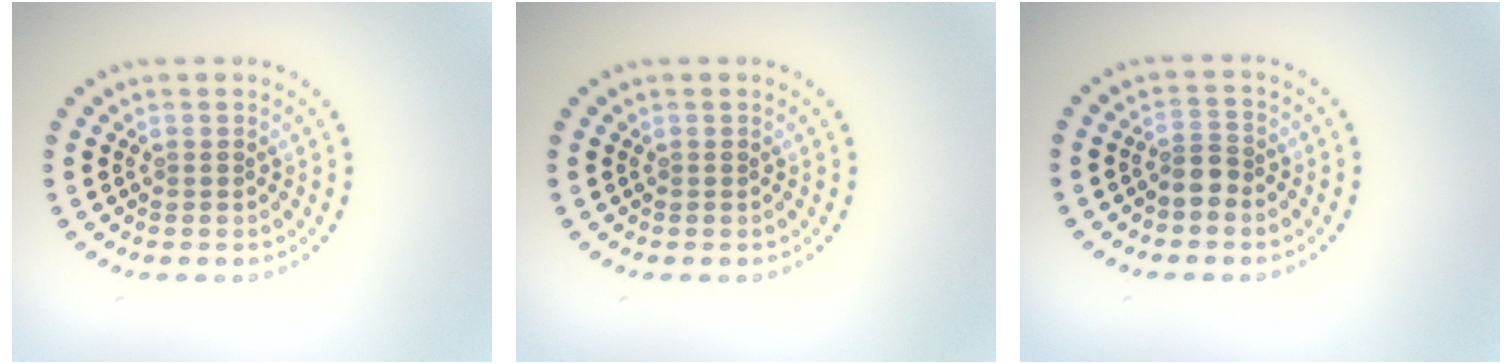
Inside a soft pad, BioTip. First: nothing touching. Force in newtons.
{"total": 0.0}
{"total": 1.9, "press": 1.6, "slide": 1.0}